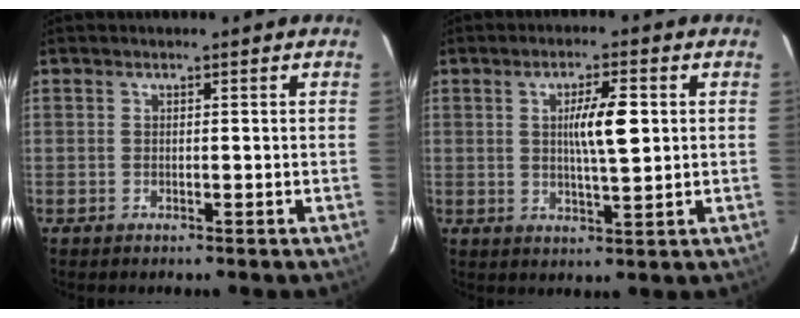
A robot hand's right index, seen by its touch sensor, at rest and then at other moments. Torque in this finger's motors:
{"motor_torque": [0.46, 0.00, 0.23, 0.10]}